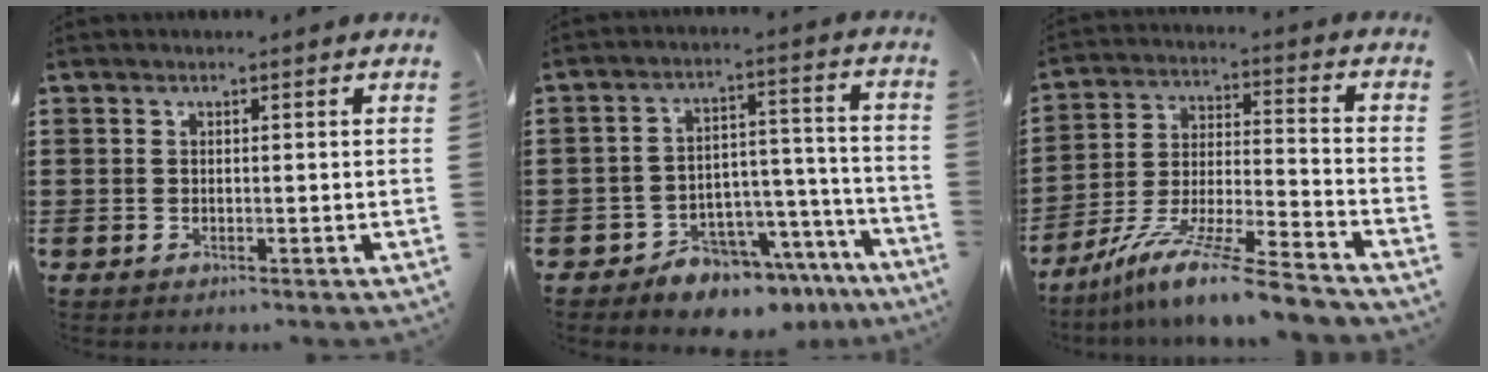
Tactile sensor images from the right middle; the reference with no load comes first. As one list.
[{"total": 7.9, "force": [-7.5, 2.3, 1.3], "torque": [-0.012, 0.034, -0.139]}, {"total": 11.2, "force": [-9.3, -0.1, 6.3], "torque": [-0.119, 0.005, -0.181]}]